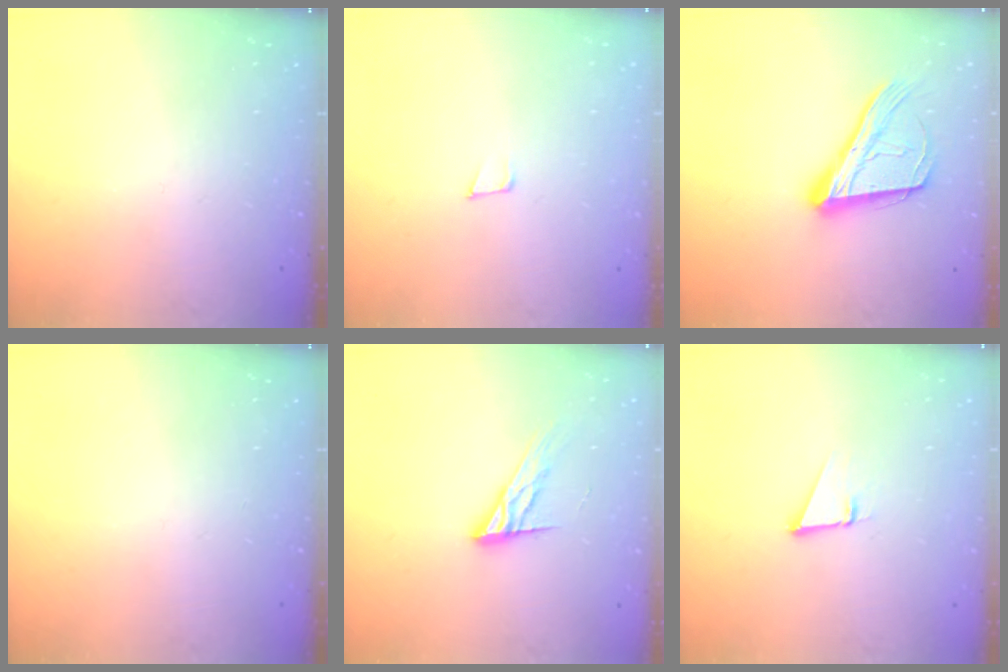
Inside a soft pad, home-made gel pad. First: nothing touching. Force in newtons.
{"total": 4.9, "press": 4.7, "slide": 1.0}
{"total": 17.8, "press": 17.7, "slide": 2.4}
{"total": 0.0}
{"total": 11.1, "press": 11.1, "slide": 0.9}
{"total": 1.9, "press": 1.9, "slide": 0.0}